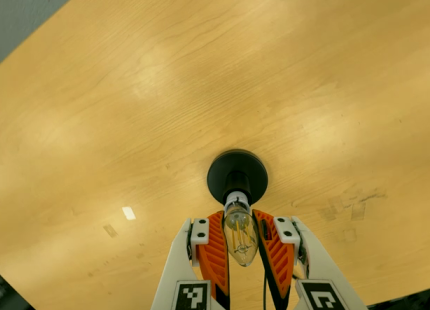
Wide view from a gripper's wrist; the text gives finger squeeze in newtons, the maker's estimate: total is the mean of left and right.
{"total": 17.3, "left": 15.9, "right": 18.7}